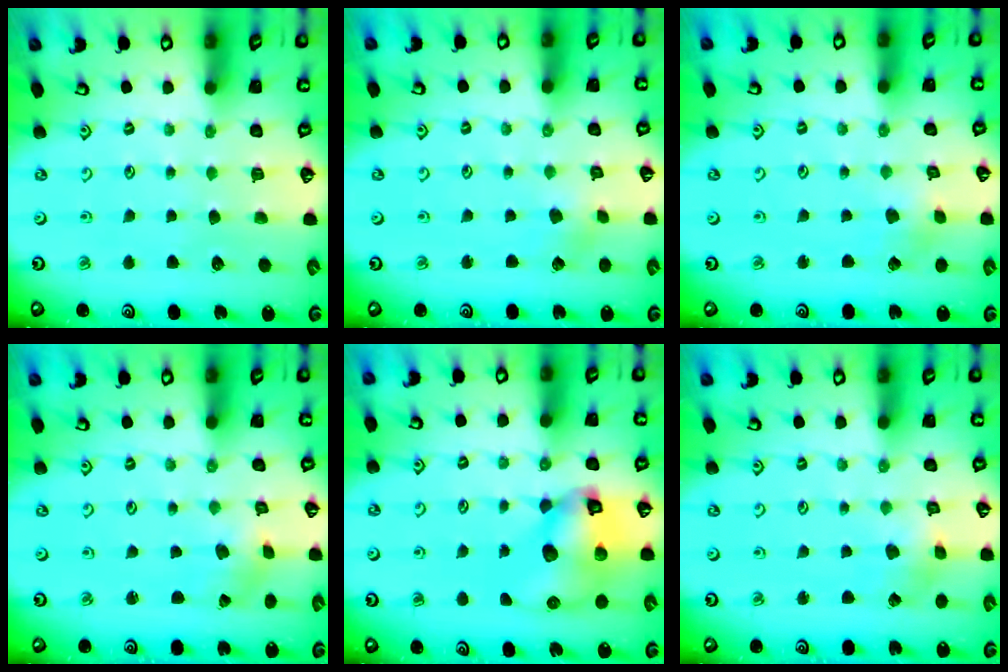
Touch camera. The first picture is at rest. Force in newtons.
{"total": 1.8, "press": 1.7, "slide": 0.6}
{"total": 1.8, "press": 1.8, "slide": 0.3}
{"total": 1.1, "press": 1.0, "slide": 0.1}
{"total": 12.2, "press": 12.1, "slide": 1.8}
{"total": 1.7, "press": 1.7, "slide": 0.2}